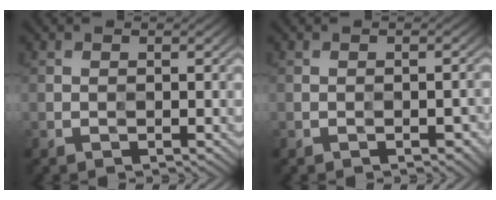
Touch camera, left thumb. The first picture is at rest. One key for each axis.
{"total": 2.4, "fx": -1.6, "fy": 0.8, "fz": 1.6, "tx": -0.015, "ty": 0.002, "tz": -0.015}